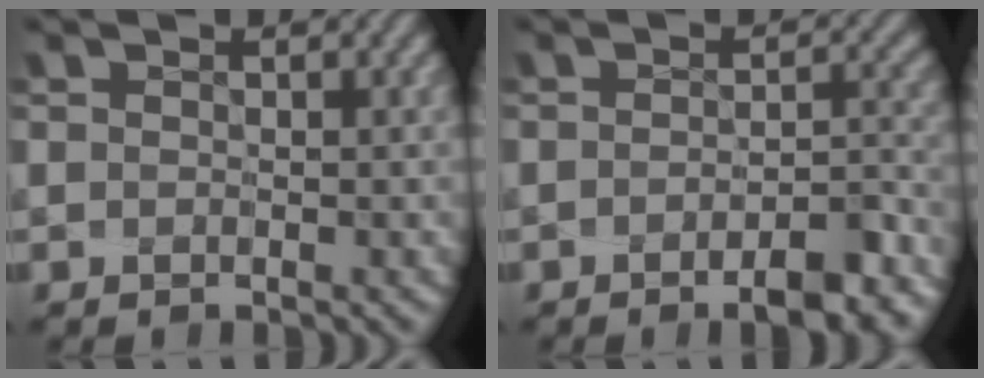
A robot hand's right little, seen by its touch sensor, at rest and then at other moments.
{"total": 7.4, "force": [-4.5, 2.9, 5.1], "torque": [-0.060, -0.016, -0.049]}